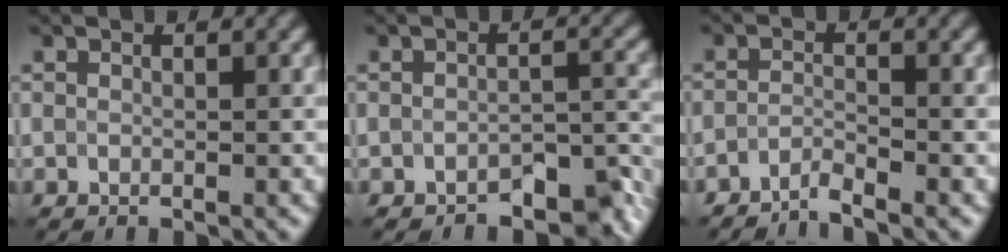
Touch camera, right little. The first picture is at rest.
{"total": 4.6, "force": [-4.0, 1.5, 1.7], "torque": [-0.018, 0.000, -0.055]}
{"total": 2.1, "force": [-2.1, -0.2, -0.3], "torque": [0.007, -0.001, -0.047]}